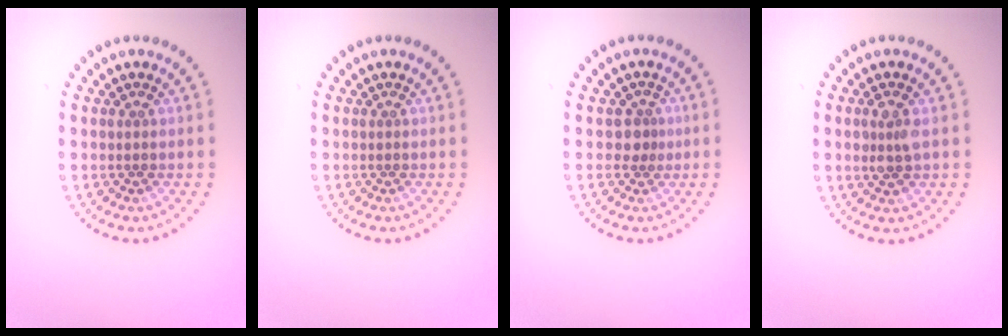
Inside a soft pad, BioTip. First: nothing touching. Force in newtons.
{"total": 0.0}
{"total": 1.1, "press": 0.7, "slide": 0.9}
{"total": 2.1, "press": 2.0, "slide": 0.3}